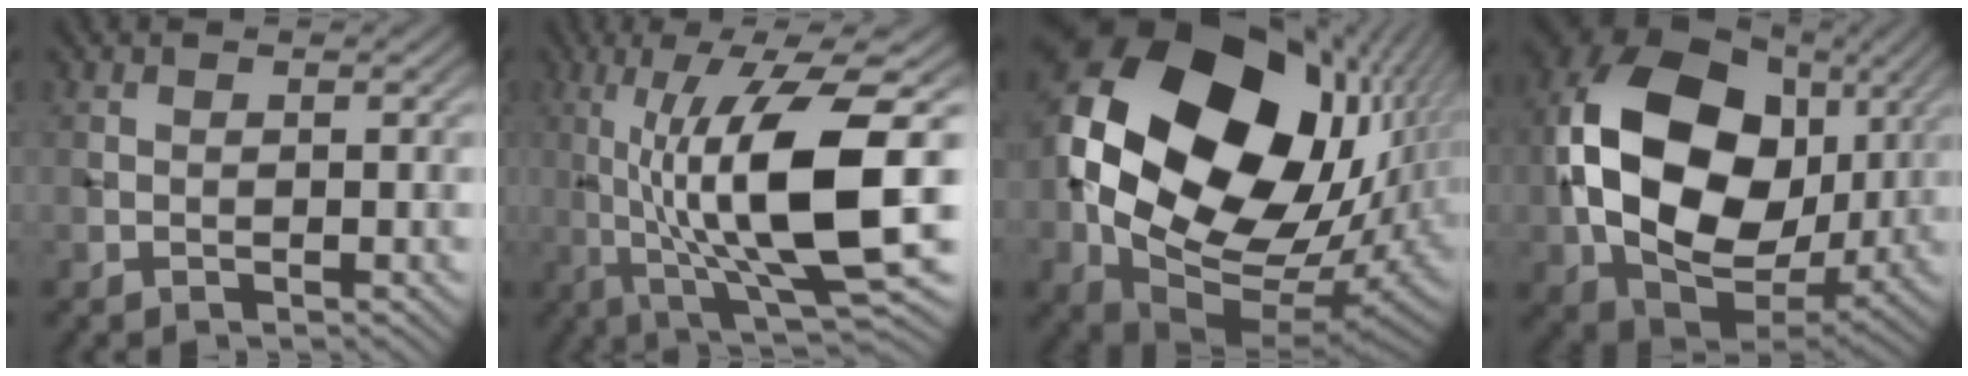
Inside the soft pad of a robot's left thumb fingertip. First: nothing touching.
{"total": 14.6, "force": [-0.5, 3.4, 14.1], "torque": [-0.244, 0.011, -0.007]}
{"total": 22.4, "force": [2.8, 16.0, 15.4], "torque": [-0.365, -0.017, 0.076]}
{"total": 19.2, "force": [1.6, 13.9, 13.2], "torque": [-0.297, -0.012, 0.039]}